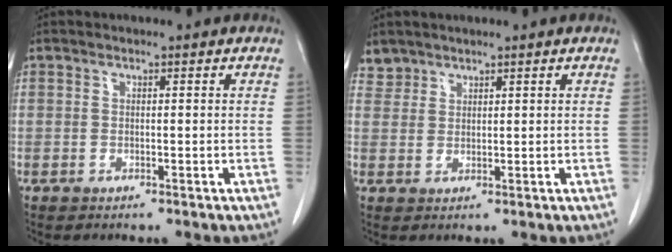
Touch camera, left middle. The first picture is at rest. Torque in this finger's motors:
{"motor_torque": [0.04, -0.02, -0.01, -0.01]}